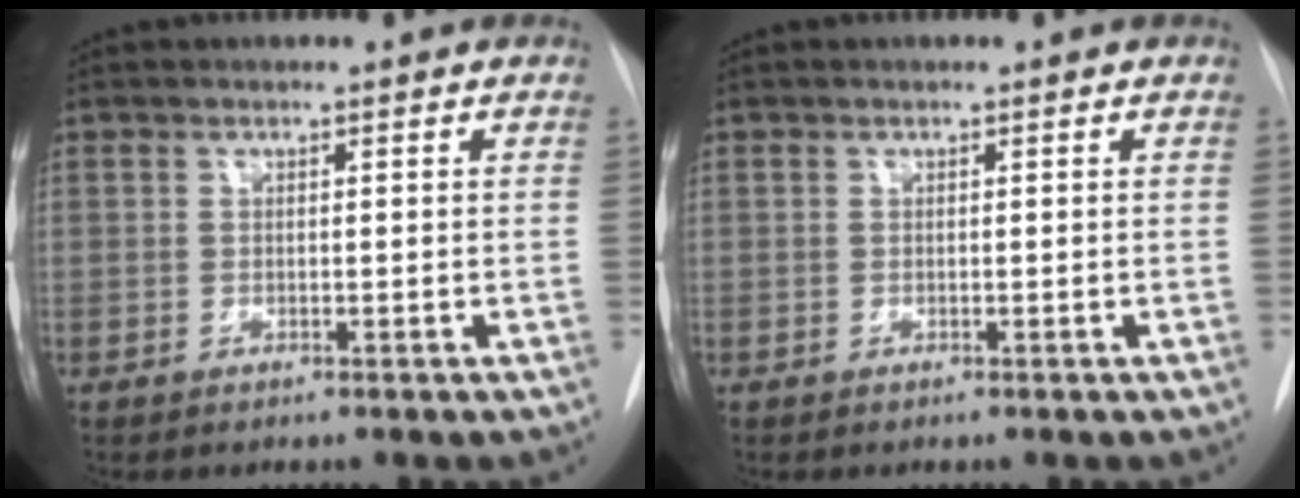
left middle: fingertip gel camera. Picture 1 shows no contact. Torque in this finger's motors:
{"motor_torque": [-0.82, -0.27, 0.05, 0.01]}